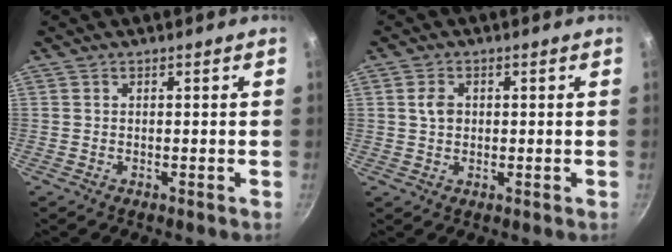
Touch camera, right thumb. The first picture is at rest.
{"total": 3.1, "force": [0.6, 2.4, 1.9], "torque": [-0.027, 0.001, 0.008]}